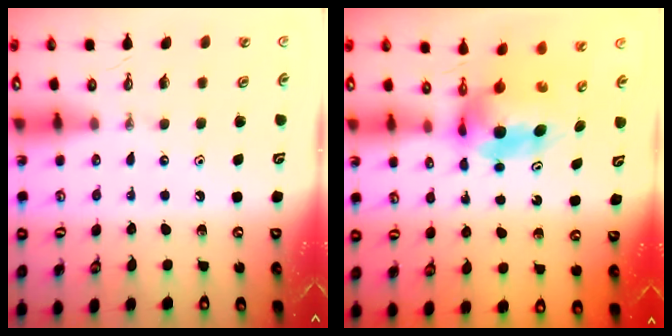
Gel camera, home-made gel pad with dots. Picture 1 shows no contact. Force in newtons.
{"total": 7.8, "press": 6.4, "slide": 4.5}